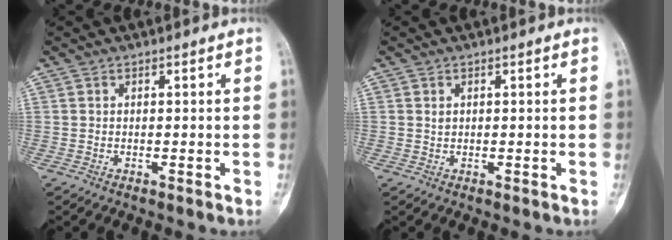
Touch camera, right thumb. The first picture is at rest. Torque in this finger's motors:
{"motor_torque": [0.22, 0.28, 0.04, -0.28, -0.05]}